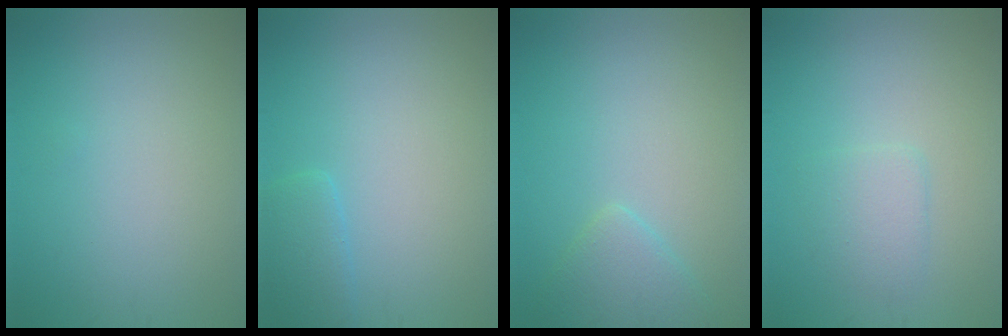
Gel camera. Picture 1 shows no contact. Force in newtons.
{"total": 1.9, "press": 1.8, "slide": 0.3}
{"total": 2.3, "press": 2.3, "slide": 0.1}
{"total": 2.0, "press": 2.0, "slide": 0.2}